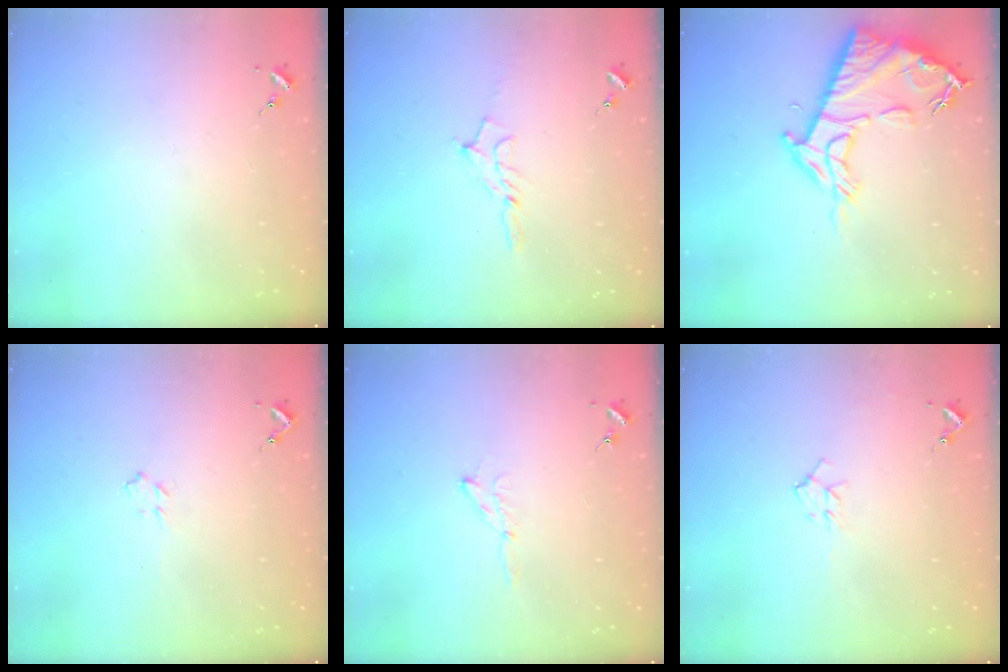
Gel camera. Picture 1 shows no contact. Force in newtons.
{"total": 6.4, "press": 6.4, "slide": 0.7}
{"total": 15.5, "press": 15.5, "slide": 1.2}
{"total": 4.2, "press": 4.1, "slide": 0.6}
{"total": 4.9, "press": 4.9, "slide": 0.5}
{"total": 7.7, "press": 7.6, "slide": 0.9}